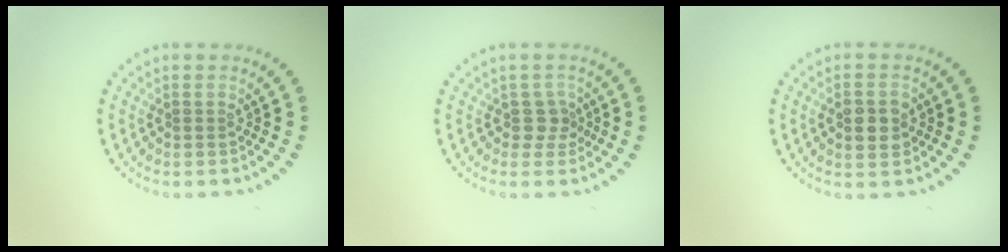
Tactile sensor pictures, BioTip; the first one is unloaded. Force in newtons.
{"total": 1.6, "press": 1.3, "slide": 1.0}
{"total": 3.0, "press": 3.0, "slide": 0.2}